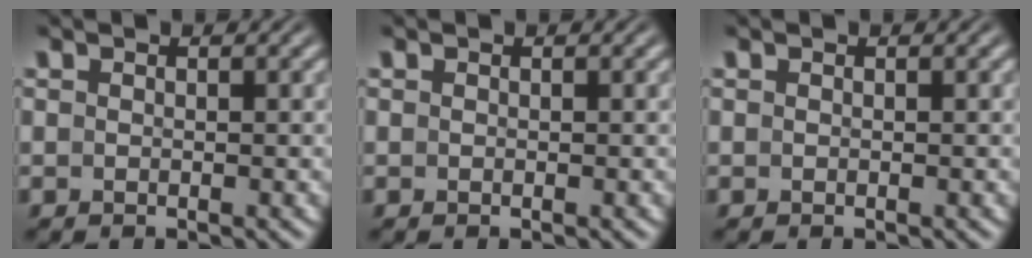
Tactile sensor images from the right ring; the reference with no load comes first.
{"total": 0.0}
{"total": 0.0}